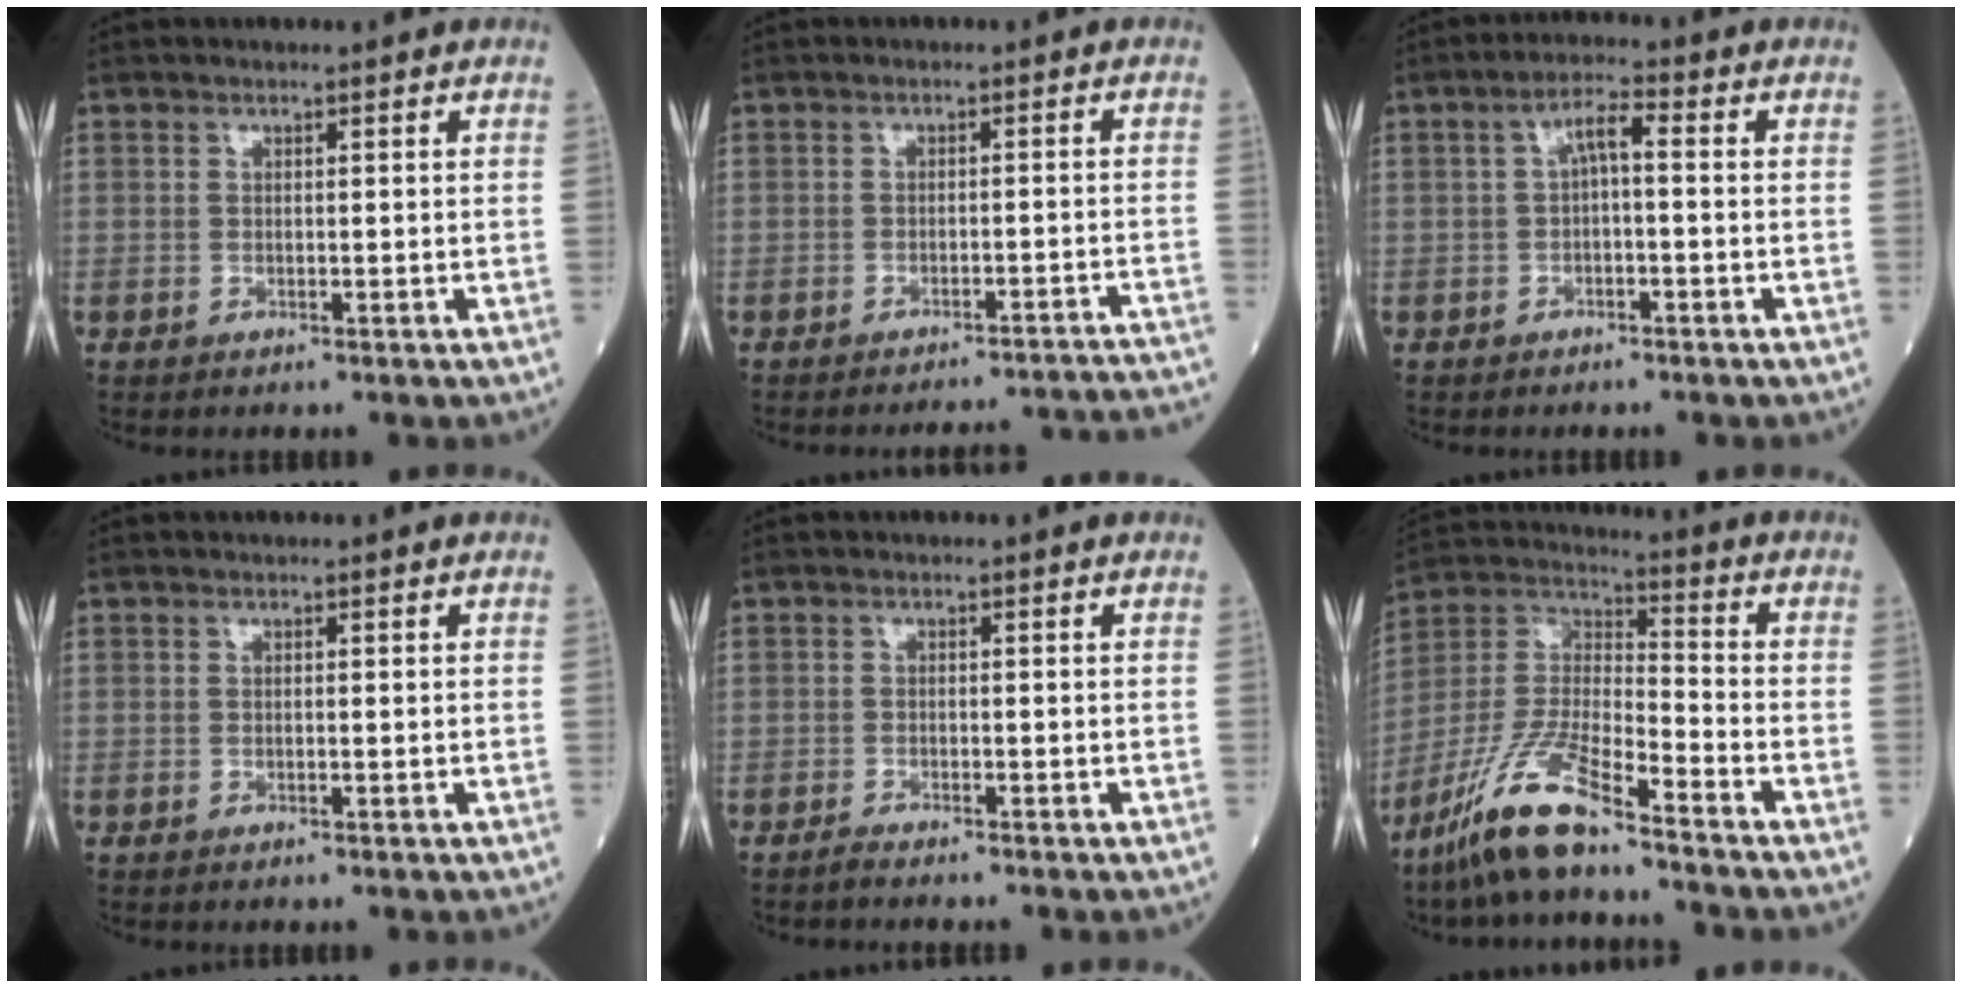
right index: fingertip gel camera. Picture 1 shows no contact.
{"total": 15.0, "force": [-14.7, -0.9, 2.6], "torque": [-0.007, -0.006, -0.166]}
{"total": 3.7, "force": [0.0, 0.9, 3.6], "torque": [-0.061, 0.017, -0.002]}
{"total": 0.0}
{"total": 1.3, "force": [-1.2, -0.3, 0.4], "torque": [-0.014, -0.002, -0.023]}
{"total": 12.7, "force": [-9.5, 1.4, 8.3], "torque": [-0.185, -0.011, -0.185]}